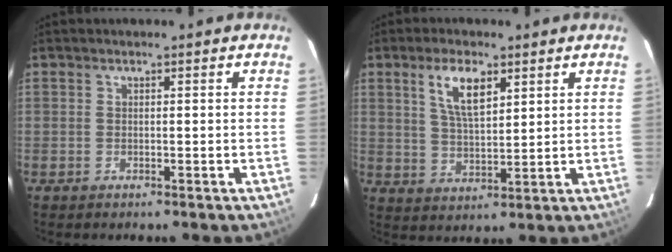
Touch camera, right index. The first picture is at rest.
{"total": 7.7, "force": [3.8, 3.0, 6.0], "torque": [-0.111, 0.006, 0.075]}